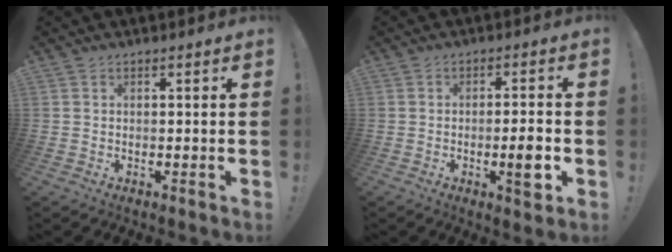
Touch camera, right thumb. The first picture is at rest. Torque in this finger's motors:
{"motor_torque": [0.02, 0.24, 0.36, 0.17, 0.06]}